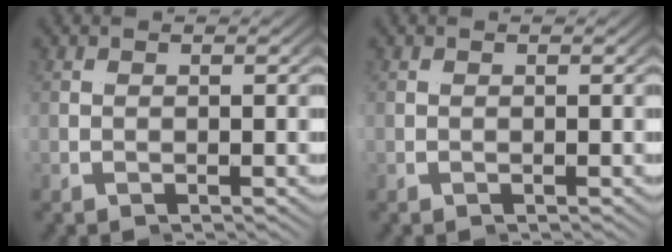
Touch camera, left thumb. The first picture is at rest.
{"total": 0.0}